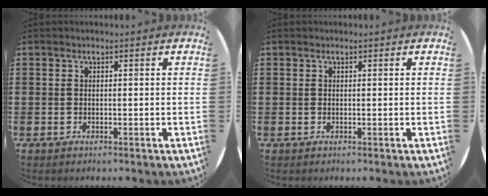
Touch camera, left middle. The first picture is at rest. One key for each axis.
{"total": 0.0}